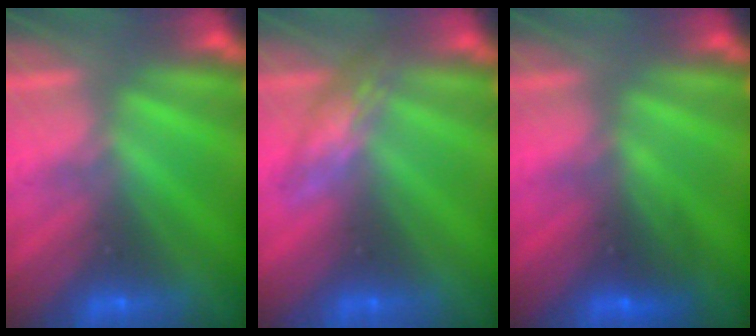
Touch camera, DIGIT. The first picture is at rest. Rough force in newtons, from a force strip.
{"total": 2.5}
{"total": 2.8}